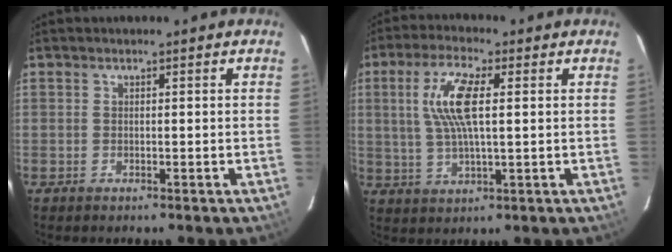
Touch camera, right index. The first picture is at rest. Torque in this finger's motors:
{"motor_torque": [0.74, -0.20, 0.49, 0.19]}